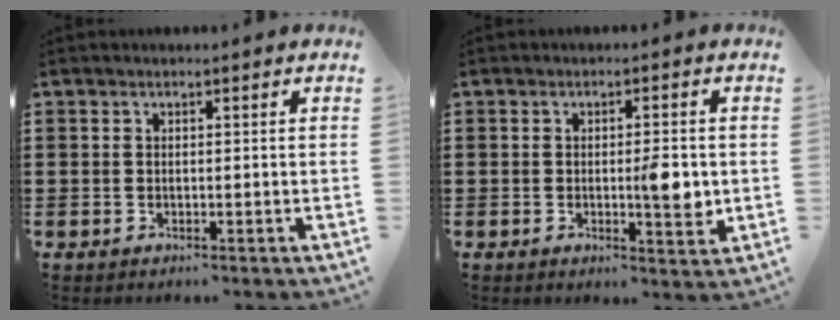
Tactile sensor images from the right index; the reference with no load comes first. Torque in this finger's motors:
{"motor_torque": [1.59, 0.56, 0.65, 0.13]}